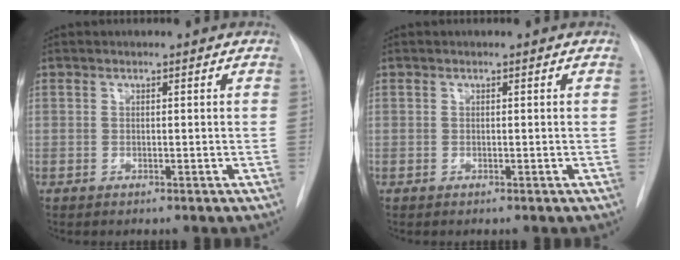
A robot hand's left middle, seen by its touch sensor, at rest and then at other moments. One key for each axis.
{"total": 0.0}